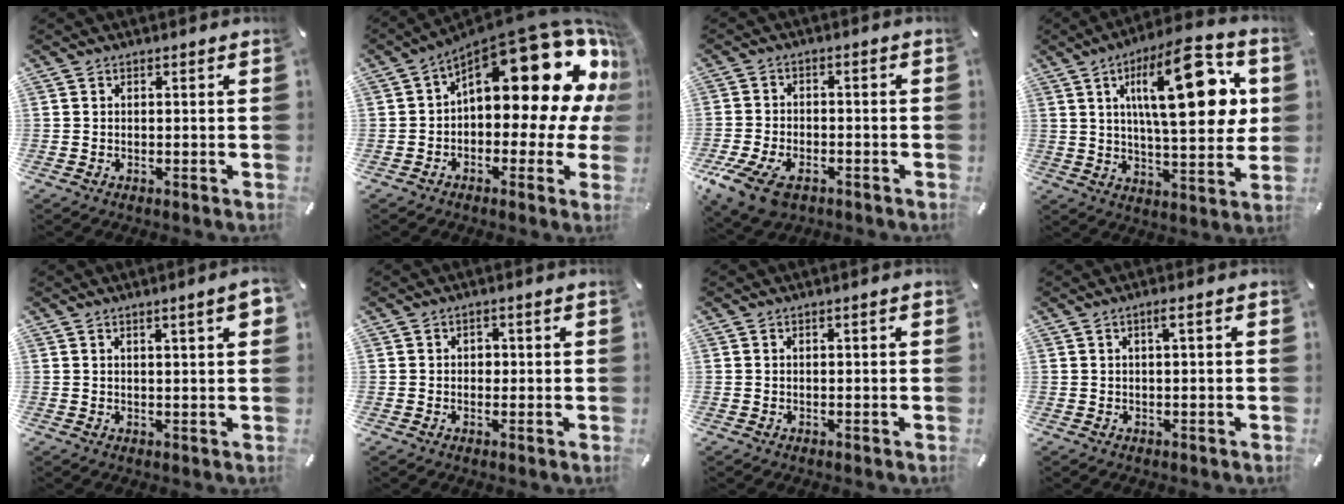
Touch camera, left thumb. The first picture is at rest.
{"total": 22.8, "force": [10.2, 10.1, 17.7], "torque": [-0.222, -0.093, 0.168]}
{"total": 9.3, "force": [-5.4, 5.4, 5.2], "torque": [-0.119, 0.016, -0.100]}
{"total": 23.4, "force": [7.2, 8.9, 20.4], "torque": [-0.313, -0.020, 0.098]}
{"total": 4.5, "force": [1.8, 0.7, 4.0], "torque": [-0.069, -0.002, 0.030]}
{"total": 1.5, "force": [-0.2, 1.3, 0.8], "torque": [-0.009, 0.003, -0.008]}
{"total": 0.9, "force": [0.1, 0.2, 0.8], "torque": [-0.015, 0.001, 0.001]}
{"total": 2.4, "force": [0.5, 0.3, 2.3], "torque": [-0.044, 0.002, 0.007]}